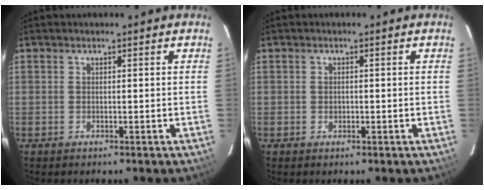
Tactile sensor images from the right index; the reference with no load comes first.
{"total": 1.1, "force": [-0.2, 1.0, 0.5], "torque": [-0.007, 0.002, -0.004]}